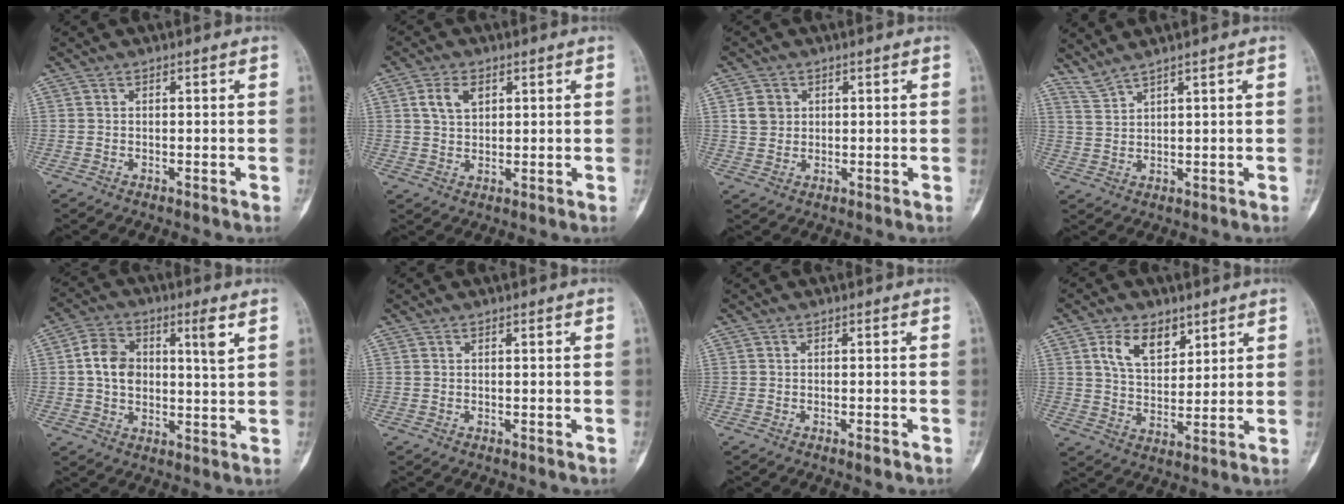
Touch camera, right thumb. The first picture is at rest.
{"total": 5.0, "force": [1.9, 3.3, 3.3], "torque": [-0.048, -0.002, 0.034]}
{"total": 3.8, "force": [1.0, 3.4, 1.5], "torque": [-0.011, 0.000, 0.020]}
{"total": 3.3, "force": [3.0, -0.3, 1.2], "torque": [-0.033, -0.014, 0.072]}
{"total": 10.1, "force": [2.8, 5.3, 8.2], "torque": [-0.120, 0.007, 0.044]}
{"total": 0.0}
{"total": 1.5, "force": [-0.9, 0.5, 1.1], "torque": [-0.014, -0.001, -0.013]}
{"total": 8.9, "force": [4.6, 5.3, 5.4], "torque": [-0.070, -0.025, 0.084]}